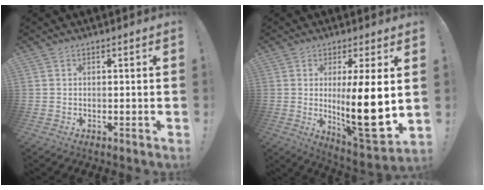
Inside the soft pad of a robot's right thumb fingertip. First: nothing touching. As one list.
[{"total": 16.1, "force": [1.0, 3.1, 15.7], "torque": [-0.246, -0.026, 0.016]}]